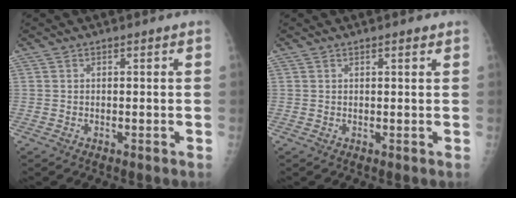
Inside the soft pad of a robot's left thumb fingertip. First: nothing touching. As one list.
[{"total": 1.1, "force": [0.7, 0.3, 0.7], "torque": [-0.010, -0.003, 0.010]}]